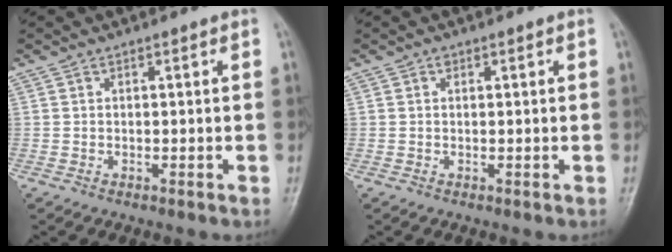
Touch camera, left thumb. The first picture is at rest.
{"total": 0.7, "force": [0.3, 0.5, 0.2], "torque": [0.006, 0.001, 0.003]}